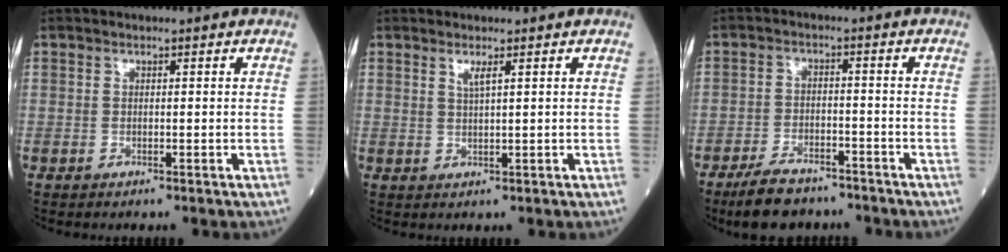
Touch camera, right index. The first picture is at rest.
{"total": 1.6, "force": [0.9, -0.1, 1.3], "torque": [-0.029, -0.004, 0.019]}
{"total": 7.9, "force": [-6.5, 2.8, 3.7], "torque": [-0.072, -0.010, -0.111]}